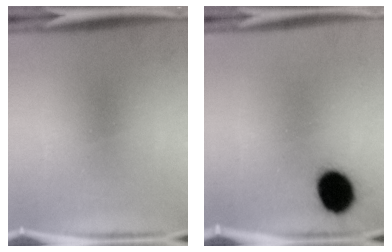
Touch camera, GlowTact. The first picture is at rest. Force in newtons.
{"total": 11.2}